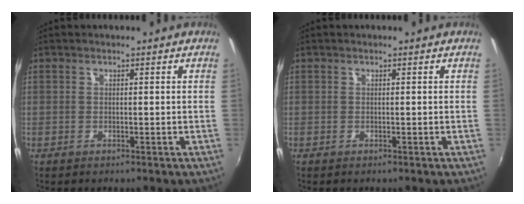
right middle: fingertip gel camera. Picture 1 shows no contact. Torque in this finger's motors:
{"motor_torque": [0.00, -0.01, -0.01, 0.00]}